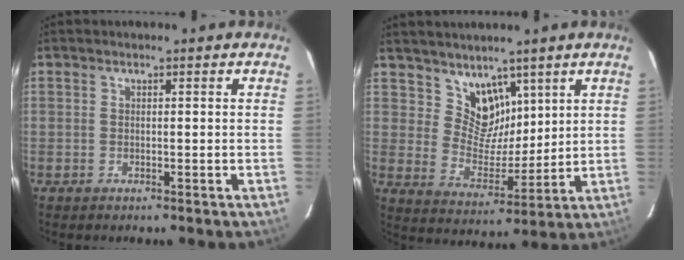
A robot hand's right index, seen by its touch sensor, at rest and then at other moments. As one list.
[{"total": 8.2, "force": [5.7, 5.4, 2.3], "torque": [-0.031, -0.002, 0.113]}]